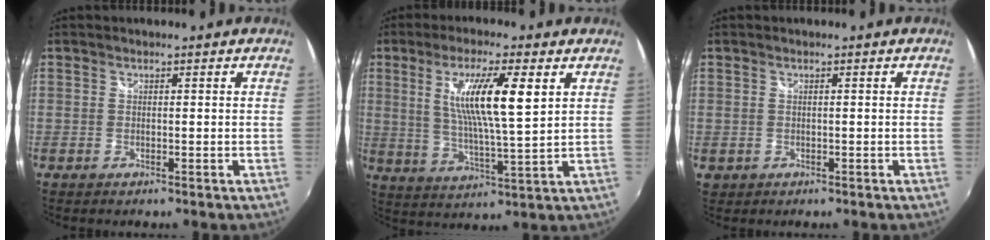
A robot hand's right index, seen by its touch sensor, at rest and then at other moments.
{"total": 12.0, "force": [3.8, 1.1, 11.3], "torque": [-0.202, -0.007, 0.070]}
{"total": 1.4, "force": [-0.1, 1.3, 0.3], "torque": [-0.004, -0.004, 0.000]}